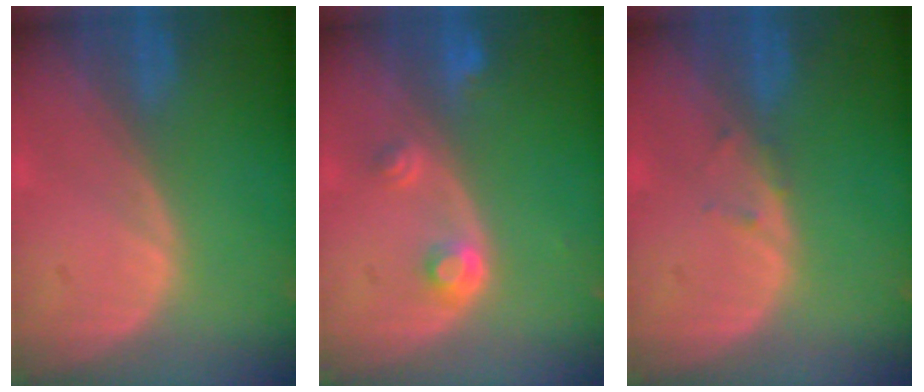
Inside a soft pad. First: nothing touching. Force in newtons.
{"total": 3.0, "press": 2.8, "slide": 1.0}
{"total": 0.8, "press": 0.8, "slide": 0.2}